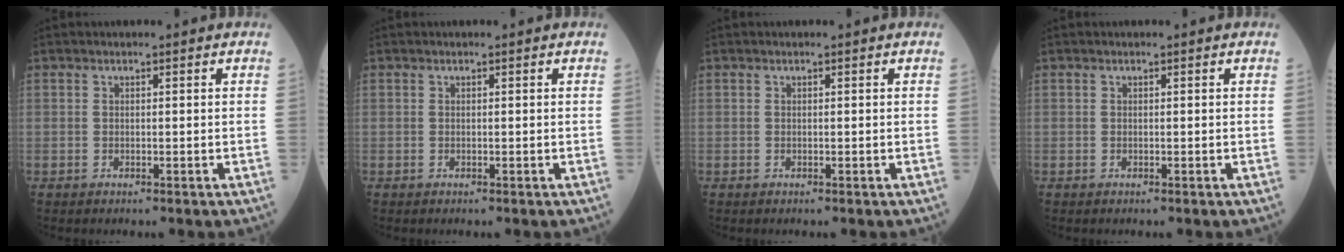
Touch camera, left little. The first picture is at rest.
{"total": 0.0}
{"total": 0.0}
{"total": 0.0}